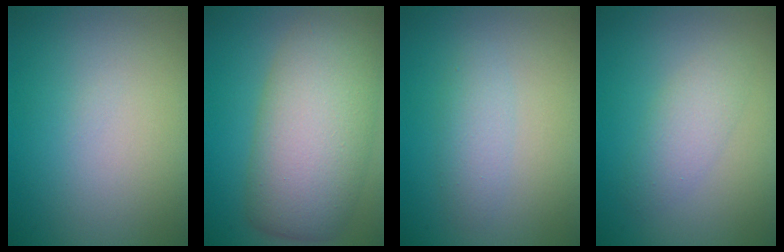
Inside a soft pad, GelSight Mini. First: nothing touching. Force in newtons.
{"total": 9.7, "press": 9.6, "slide": 0.4}
{"total": 1.9, "press": 1.9, "slide": 0.0}
{"total": 2.4, "press": 2.4, "slide": 0.0}